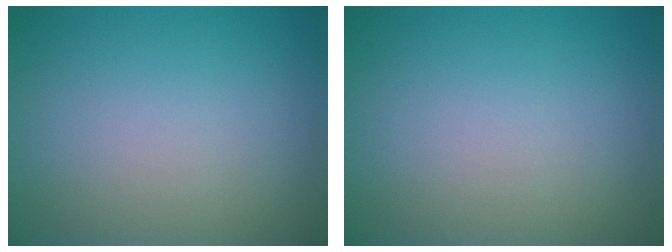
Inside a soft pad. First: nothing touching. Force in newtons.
{"total": 0.0}